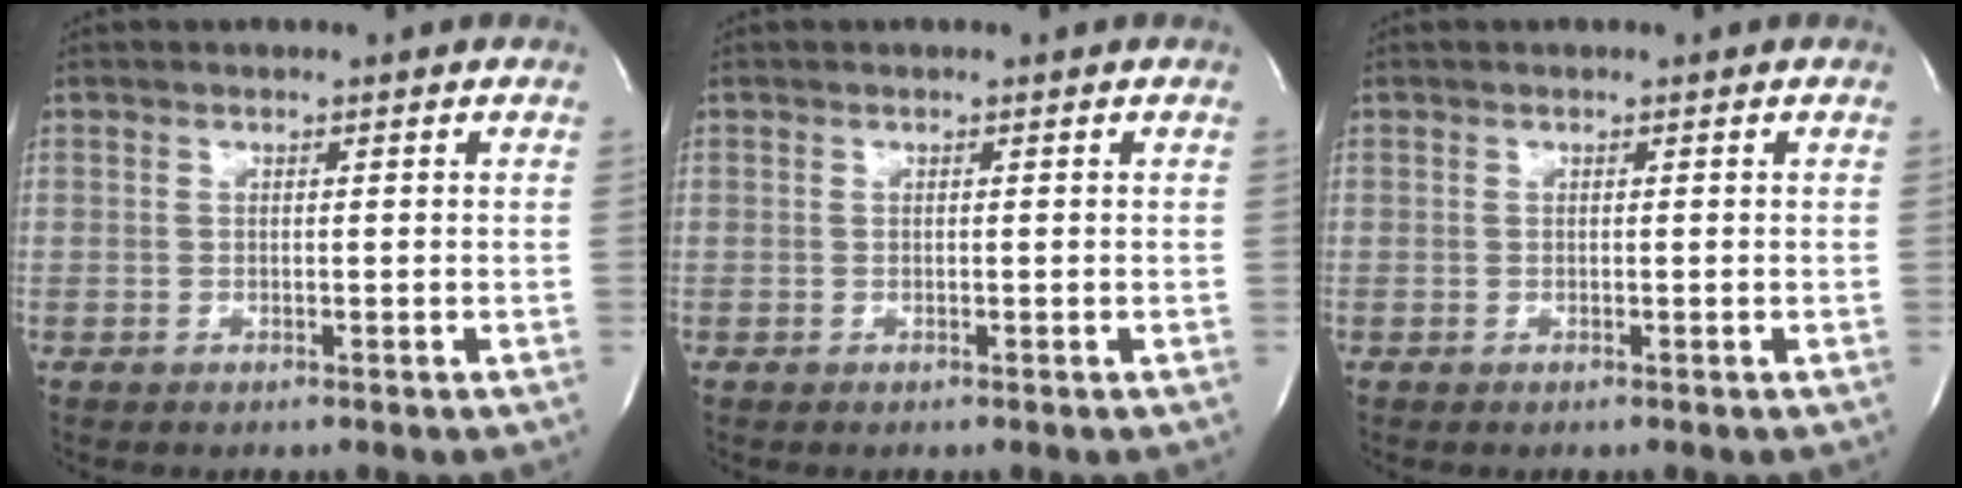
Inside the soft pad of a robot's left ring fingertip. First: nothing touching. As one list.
[{"total": 0.0}, {"total": 0.0}]